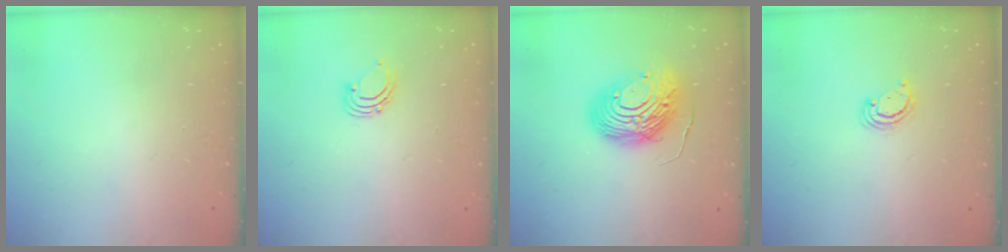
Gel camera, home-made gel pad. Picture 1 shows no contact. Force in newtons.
{"total": 2.9, "press": 2.9, "slide": 0.2}
{"total": 13.3, "press": 13.2, "slide": 1.2}
{"total": 2.9, "press": 2.8, "slide": 0.3}